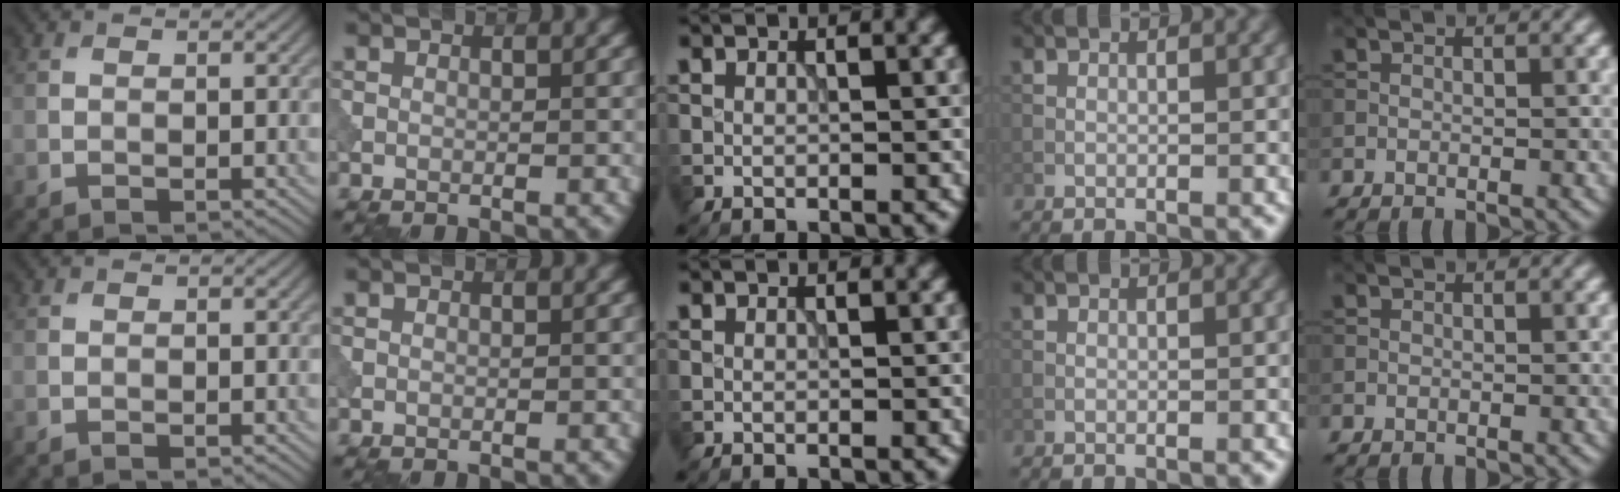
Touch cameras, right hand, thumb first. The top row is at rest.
{}